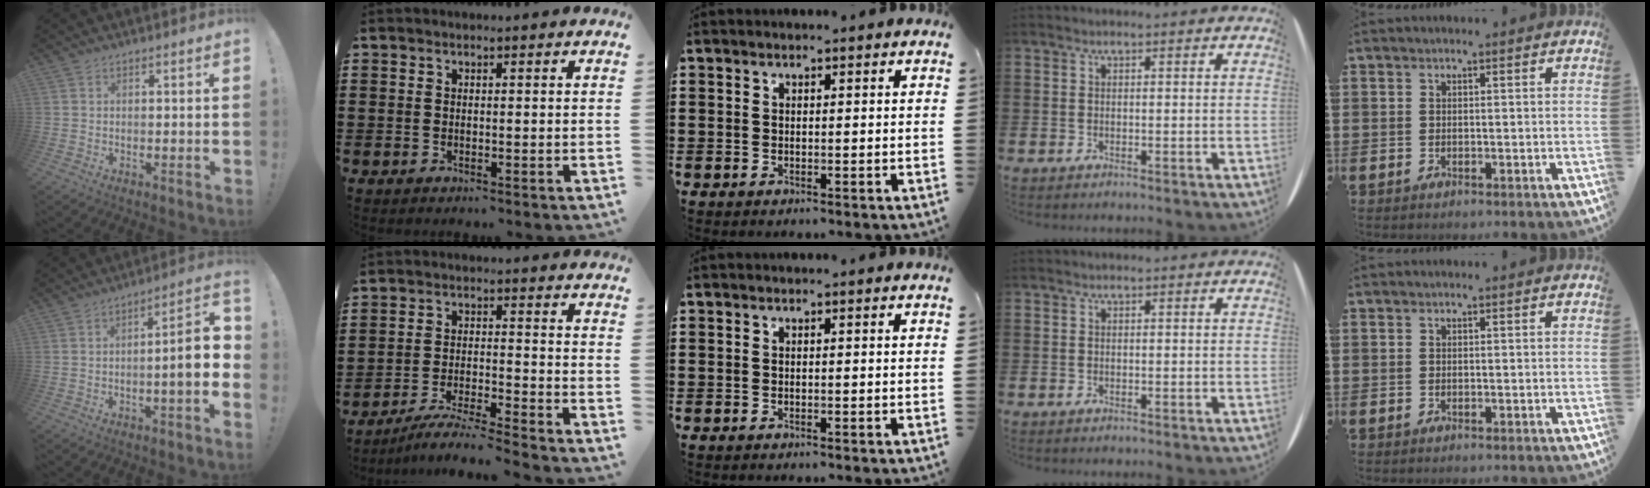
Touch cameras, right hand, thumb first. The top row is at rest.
{"thumb": {"total": 9.1, "force": [-1.8, 1.0, 8.9], "torque": [-0.126, -0.002, -0.036]}, "index": {"total": 5.5, "force": [-5.2, -0.4, 1.8], "torque": [-0.038, -0.012, -0.103]}}